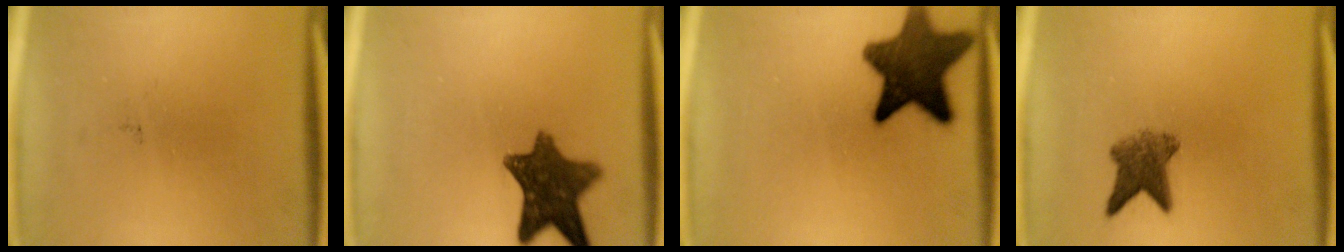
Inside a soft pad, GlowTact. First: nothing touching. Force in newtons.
{"total": 10.4}
{"total": 13.1}
{"total": 5.1}